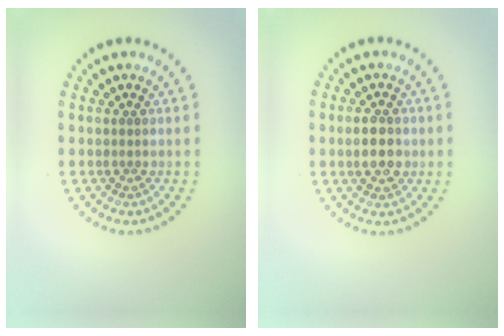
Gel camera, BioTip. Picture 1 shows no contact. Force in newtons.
{"total": 2.9, "press": 2.9, "slide": 0.1}